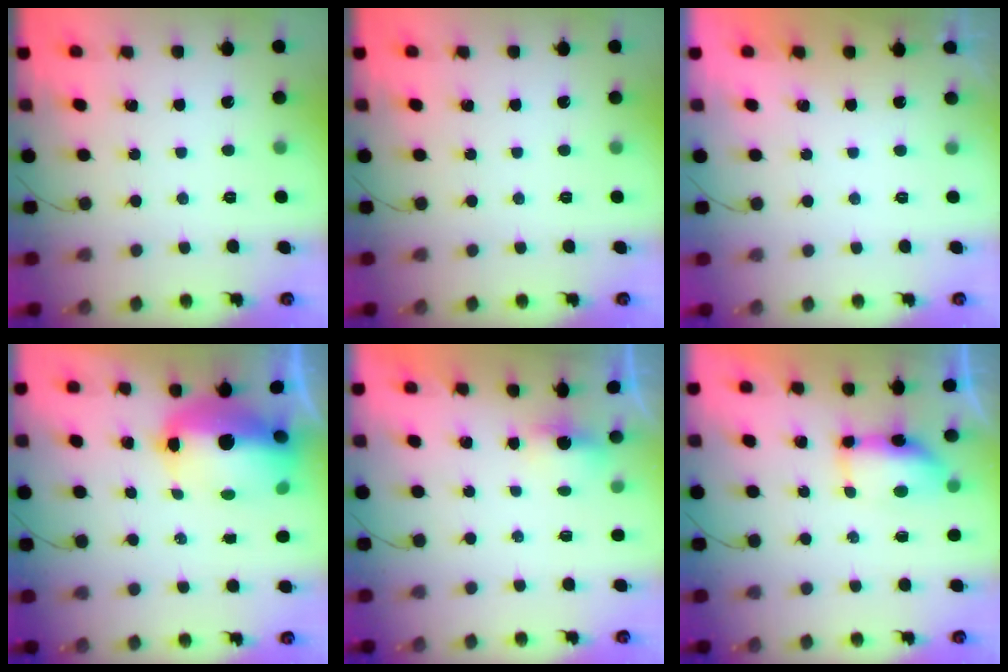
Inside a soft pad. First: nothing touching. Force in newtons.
{"total": 0.0}
{"total": 0.6, "press": 0.2, "slide": 0.5}
{"total": 13.1, "press": 12.8, "slide": 2.8}
{"total": 2.7, "press": 2.6, "slide": 0.7}
{"total": 7.8, "press": 7.1, "slide": 3.3}